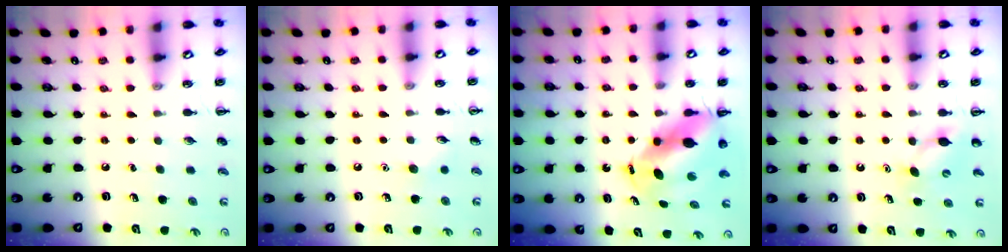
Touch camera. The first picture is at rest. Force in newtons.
{"total": 4.5, "press": 4.2, "slide": 1.4}
{"total": 9.1, "press": 8.8, "slide": 2.5}
{"total": 5.1, "press": 5.0, "slide": 1.3}